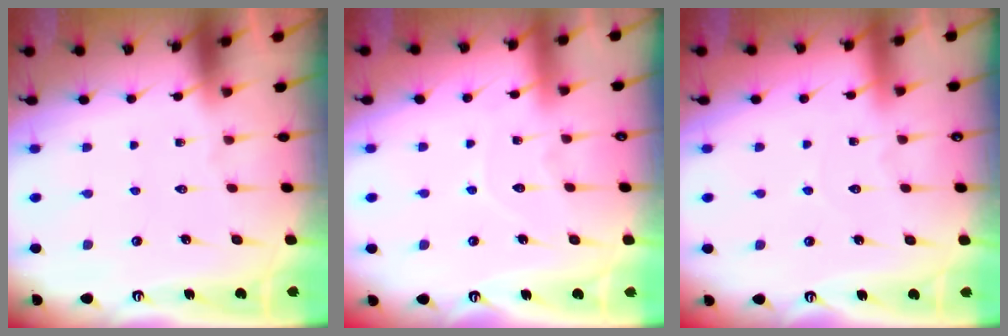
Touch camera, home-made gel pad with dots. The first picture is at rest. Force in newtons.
{"total": 6.2, "press": 6.2, "slide": 0.6}
{"total": 2.1, "press": 2.1, "slide": 0.2}